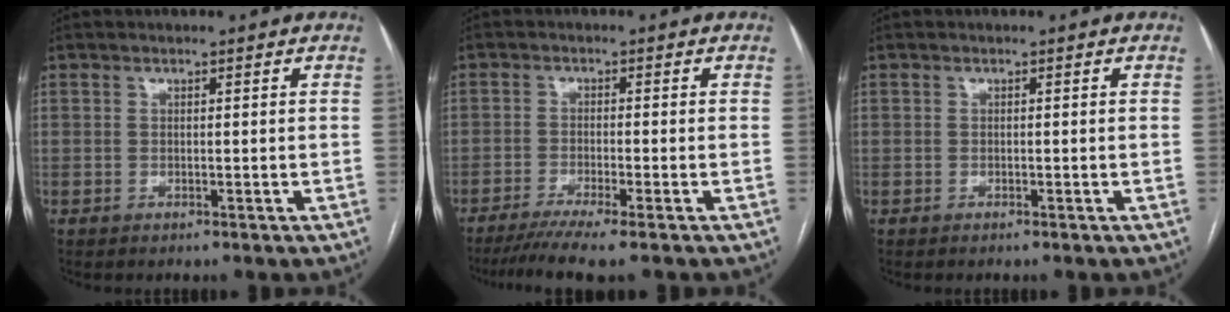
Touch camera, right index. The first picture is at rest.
{"total": 6.4, "force": [-5.0, -0.6, 4.0], "torque": [-0.062, -0.016, -0.084]}
{"total": 0.0}